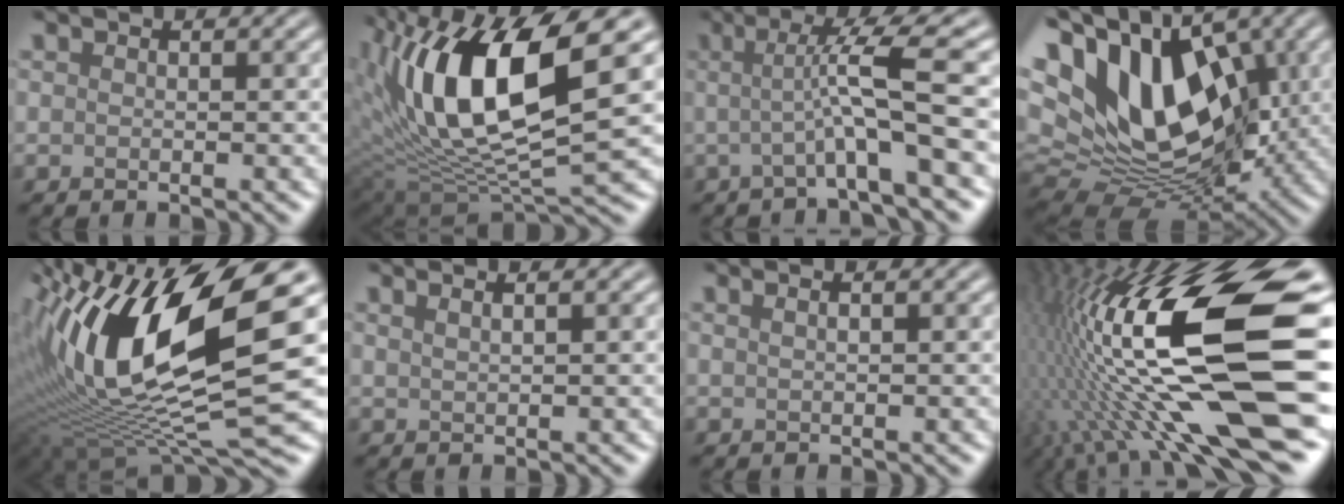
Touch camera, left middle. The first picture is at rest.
{"total": 12.7, "force": [2.5, 5.0, 11.4], "torque": [-0.218, -0.001, 0.053]}
{"total": 6.2, "force": [-0.8, 0.5, 6.2], "torque": [-0.106, 0.005, -0.014]}
{"total": 16.1, "force": [3.9, 9.5, 12.3], "torque": [-0.204, 0.017, 0.069]}
{"total": 15.0, "force": [3.5, 5.5, 13.5], "torque": [-0.275, 0.006, 0.063]}
{"total": 2.4, "force": [1.4, 1.1, 1.7], "torque": [-0.006, 0.023, -0.004]}
{"total": 1.9, "force": [0.8, 1.0, 1.5], "torque": [-0.009, 0.014, -0.009]}
{"total": 18.0, "force": [-0.8, 5.2, 17.2], "torque": [-0.304, 0.013, -0.013]}